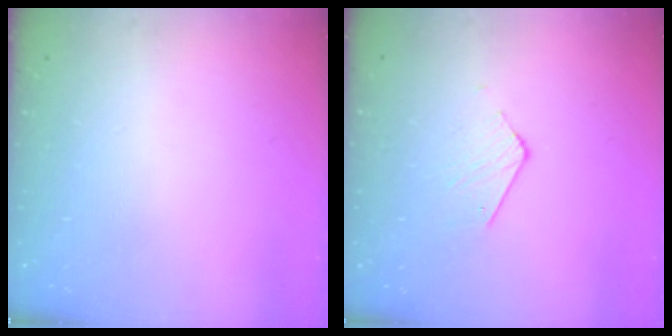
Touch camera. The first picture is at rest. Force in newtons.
{"total": 3.5, "press": 3.5, "slide": 0.2}